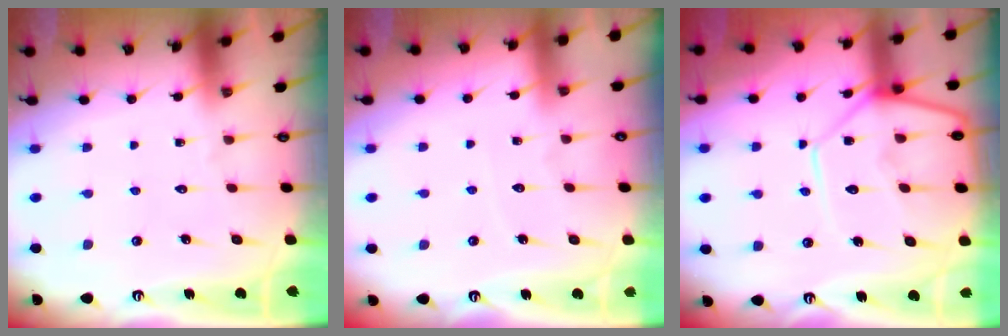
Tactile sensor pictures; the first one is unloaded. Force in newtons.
{"total": 2.4, "press": 2.4, "slide": 0.4}
{"total": 12.8, "press": 12.7, "slide": 1.1}